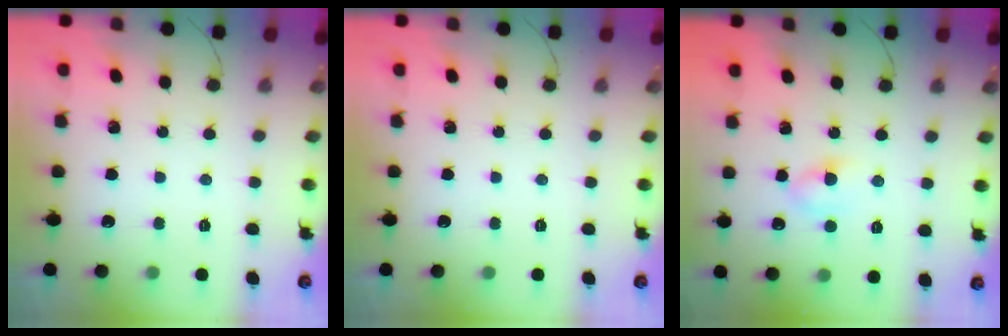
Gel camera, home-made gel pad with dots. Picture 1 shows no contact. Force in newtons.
{"total": 0.0}
{"total": 4.9, "press": 4.6, "slide": 1.6}